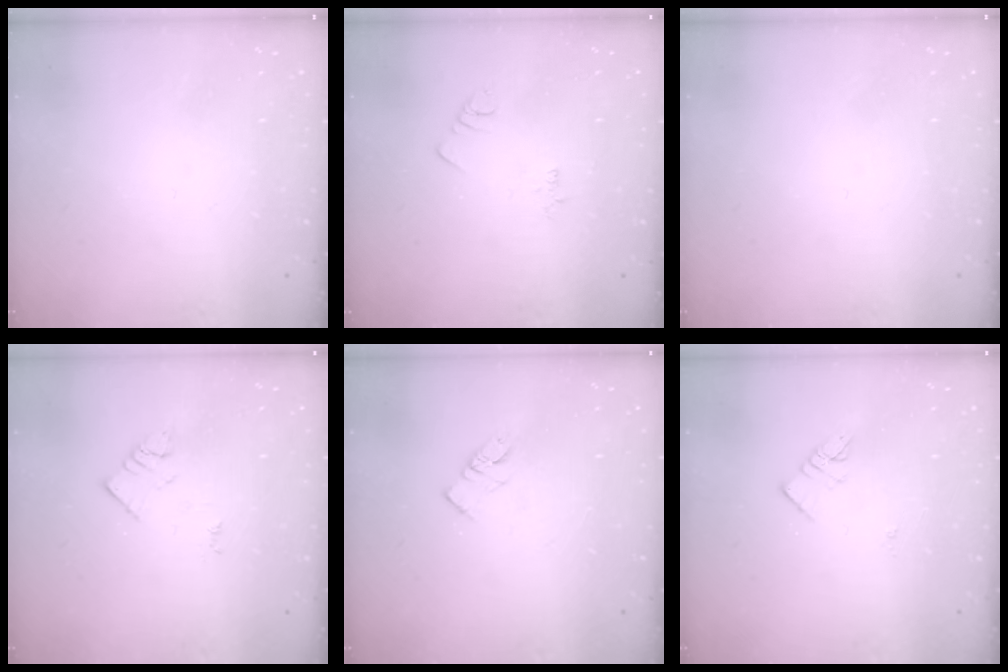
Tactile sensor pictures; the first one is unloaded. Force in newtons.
{"total": 1.9, "press": 1.9, "slide": 0.3}
{"total": 0.0}
{"total": 2.7, "press": 2.6, "slide": 0.4}
{"total": 4.0, "press": 4.0, "slide": 0.4}
{"total": 3.3, "press": 3.3, "slide": 0.3}